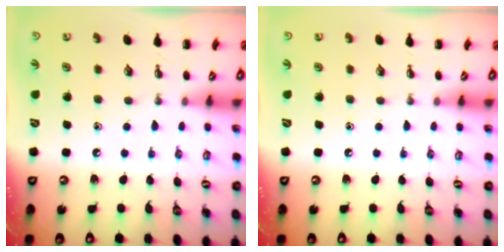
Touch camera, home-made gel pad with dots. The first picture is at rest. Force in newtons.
{"total": 0.0}